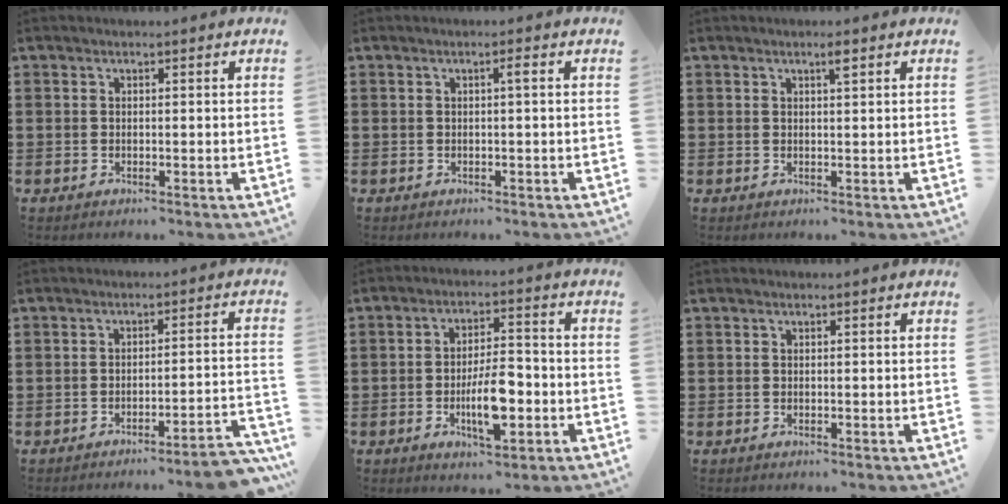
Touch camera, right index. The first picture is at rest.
{"total": 1.1, "force": [0.1, 0.0, 1.1], "torque": [-0.019, 0.000, -0.001]}
{"total": 1.6, "force": [1.0, 0.2, 1.3], "torque": [-0.019, -0.001, 0.014]}
{"total": 4.2, "force": [-3.8, -0.1, 1.7], "torque": [-0.029, -0.008, -0.076]}
{"total": 8.3, "force": [-2.4, 3.1, 7.3], "torque": [-0.147, -0.004, -0.046]}
{"total": 0.0}